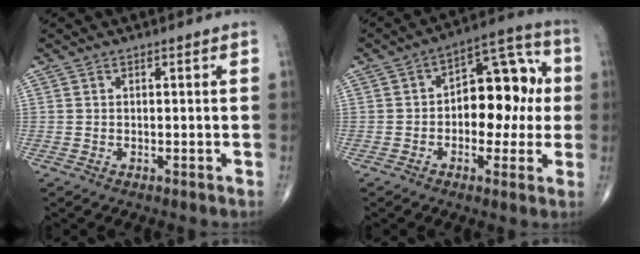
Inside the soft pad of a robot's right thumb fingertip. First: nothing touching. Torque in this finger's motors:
{"motor_torque": [0.14, 0.12, 0.43, -0.48, 0.04]}